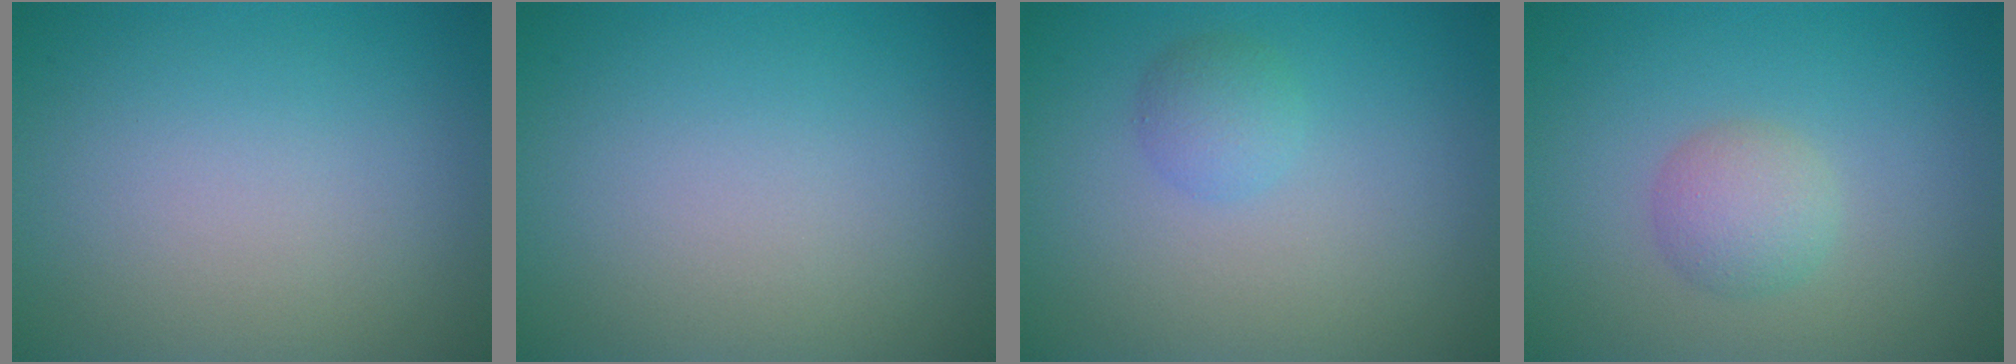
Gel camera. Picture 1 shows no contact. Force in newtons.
{"total": 0.0}
{"total": 1.7, "press": 1.7, "slide": 0.0}
{"total": 2.3, "press": 2.3, "slide": 0.1}